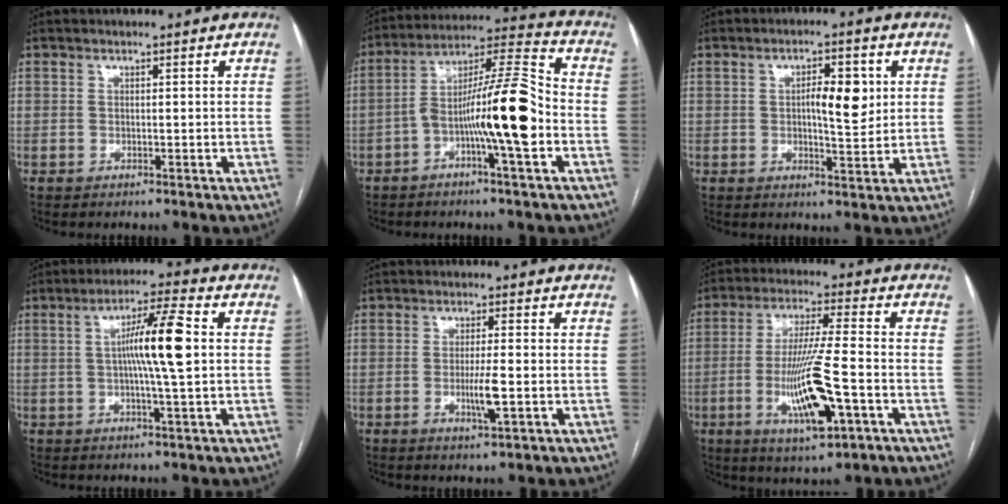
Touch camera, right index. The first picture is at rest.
{"total": 13.9, "force": [-3.8, 1.0, 13.4], "torque": [-0.232, 0.022, -0.064]}
{"total": 6.1, "force": [1.1, 1.7, 5.7], "torque": [-0.089, 0.001, 0.019]}
{"total": 9.2, "force": [0.8, -0.3, 9.1], "torque": [-0.159, 0.006, 0.009]}
{"total": 4.3, "force": [-1.0, 0.1, 4.2], "torque": [-0.080, -0.008, -0.016]}
{"total": 13.4, "force": [-4.1, 1.2, 12.7], "torque": [-0.248, -0.014, -0.069]}